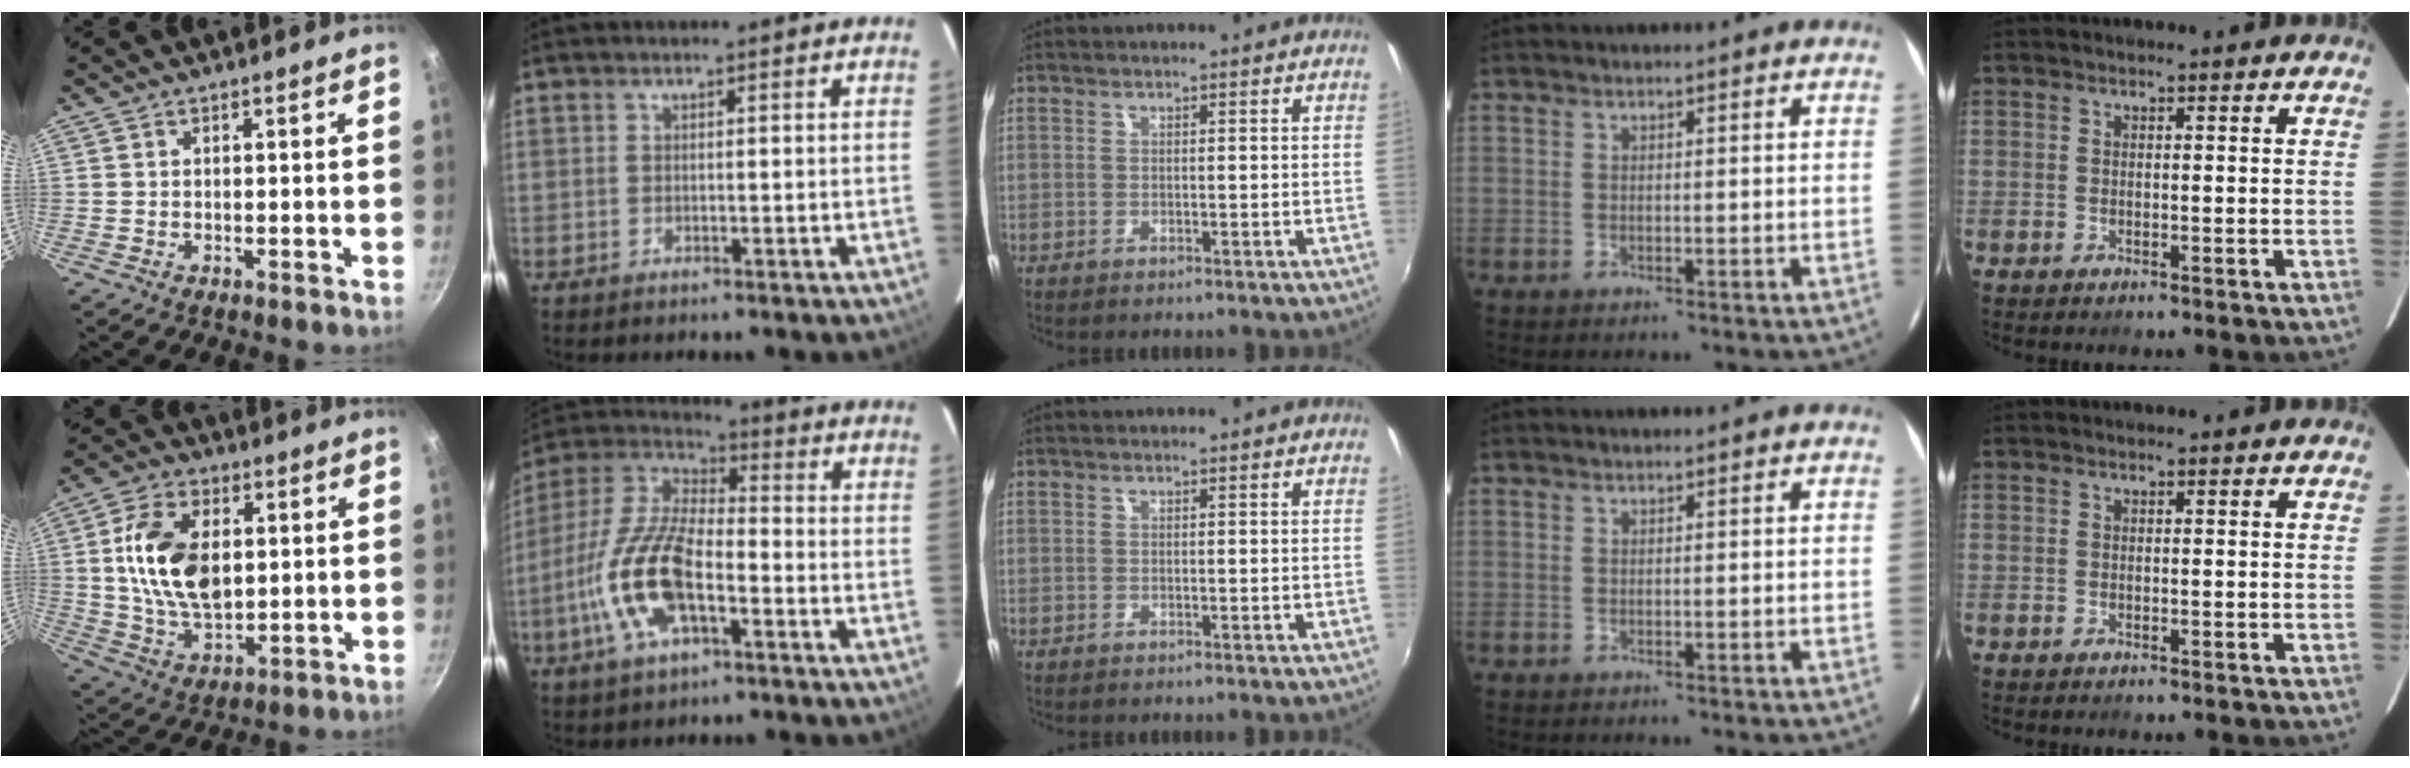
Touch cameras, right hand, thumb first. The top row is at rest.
{"thumb": {"total": 15.4, "force": [2.2, 9.4, 12.0], "torque": [-0.198, -0.006, 0.042]}, "index": {"total": 15.9, "force": [-5.8, 6.4, 13.4], "torque": [-0.284, -0.006, -0.115]}}